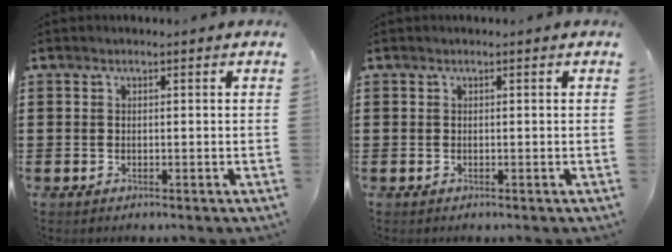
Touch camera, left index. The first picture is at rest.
{"total": 0.0}